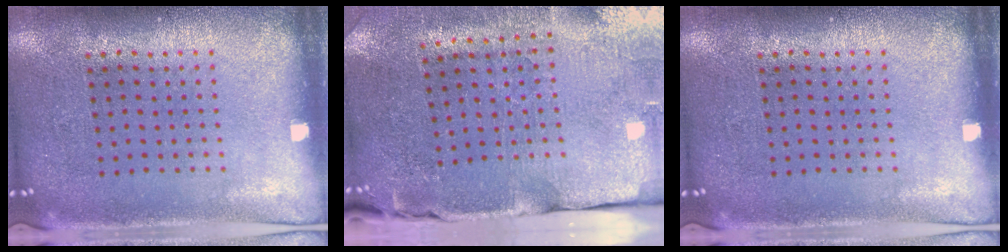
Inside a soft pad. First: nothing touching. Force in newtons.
{"total": 3.7, "press": 3.6, "slide": 1.1}
{"total": 0.0}